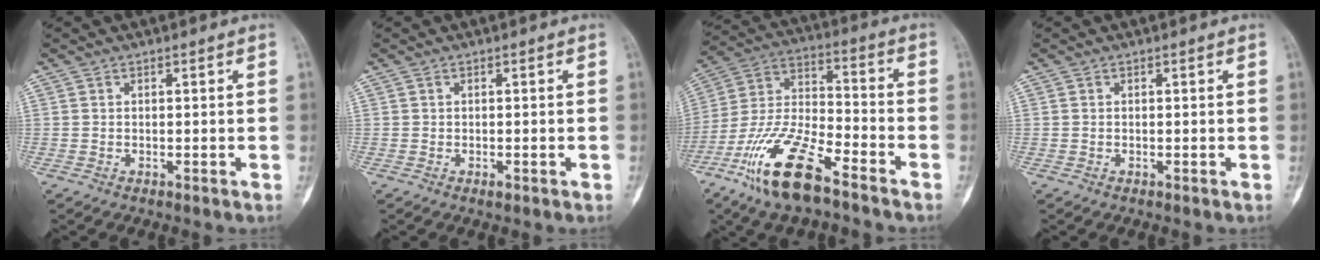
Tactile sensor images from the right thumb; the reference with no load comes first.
{"total": 1.1, "force": [-0.5, 0.4, 0.9], "torque": [-0.010, 0.003, -0.004]}
{"total": 17.3, "force": [-10.8, 5.7, 12.2], "torque": [-0.245, 0.058, -0.206]}
{"total": 0.0}